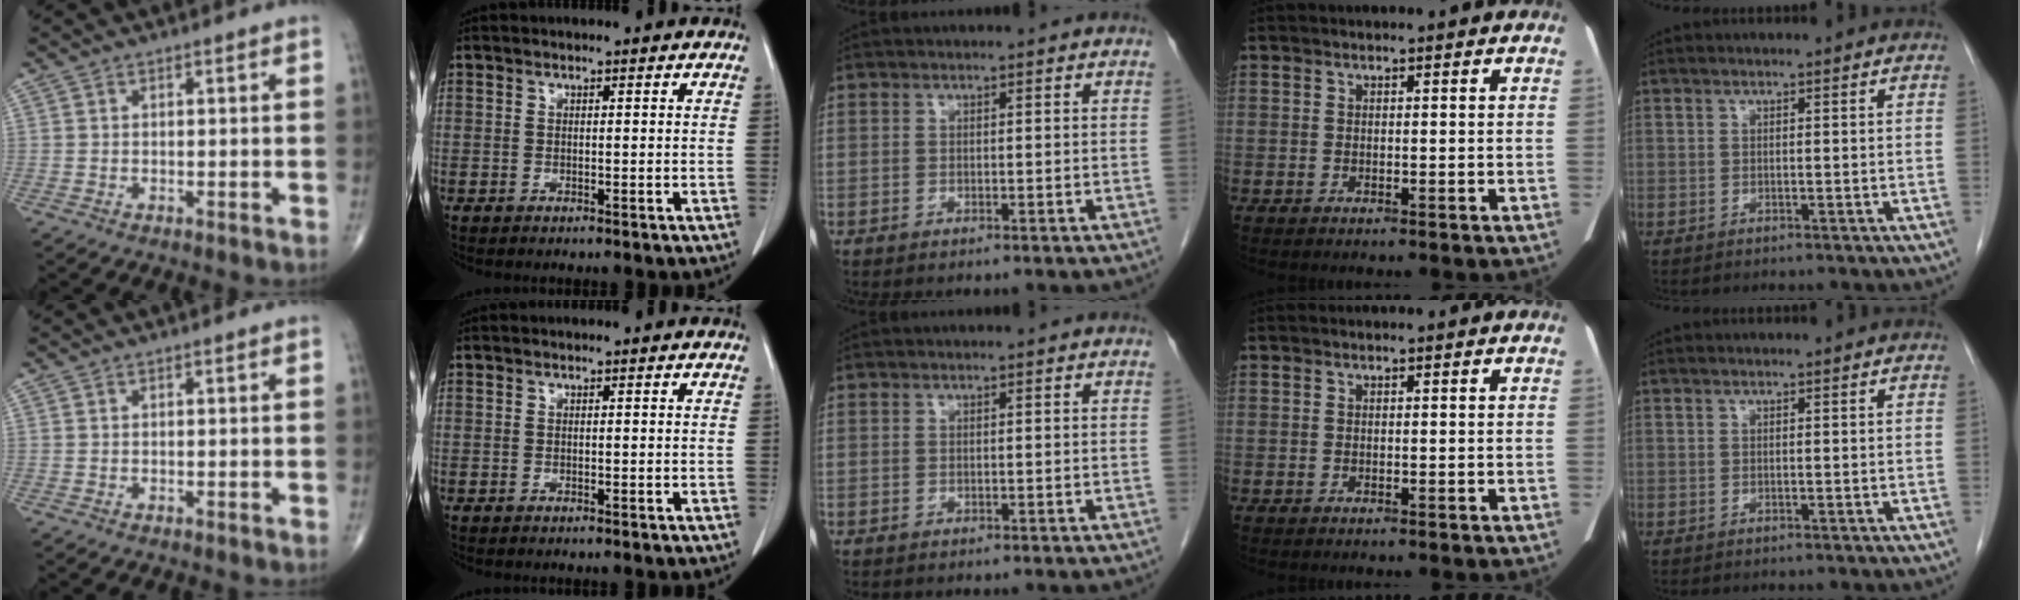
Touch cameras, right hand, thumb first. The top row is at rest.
{}